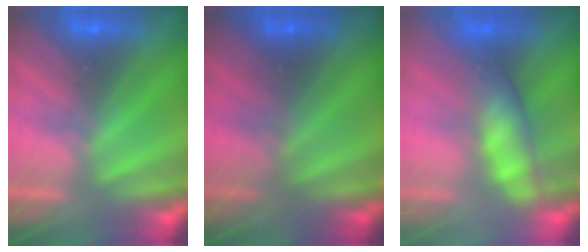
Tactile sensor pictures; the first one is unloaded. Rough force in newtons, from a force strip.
{"total": 1.8}
{"total": 3.2}